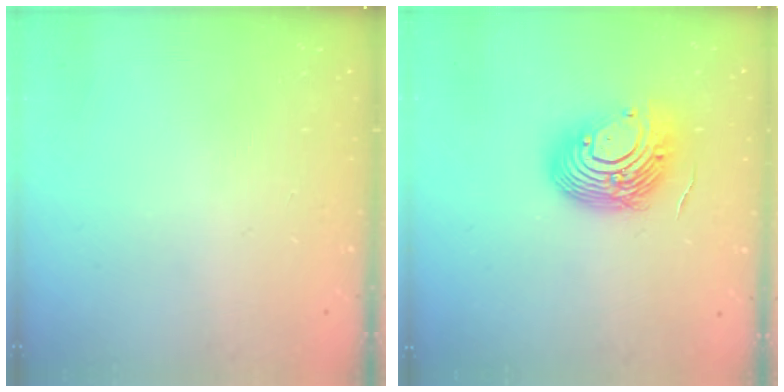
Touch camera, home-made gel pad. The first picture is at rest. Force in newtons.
{"total": 12.7, "press": 12.3, "slide": 2.9}